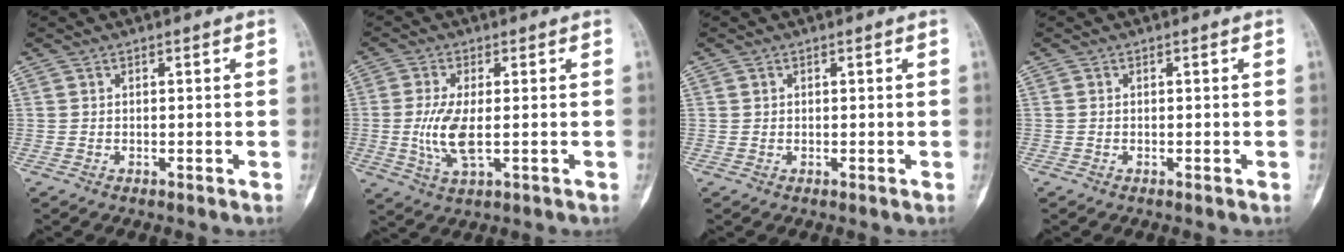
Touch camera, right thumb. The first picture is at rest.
{"total": 7.7, "force": [-0.7, 3.3, 6.9], "torque": [-0.148, -0.011, -0.010]}
{"total": 0.5, "force": [0.2, 0.4, 0.0], "torque": [0.011, 0.001, 0.003]}
{"total": 0.0}